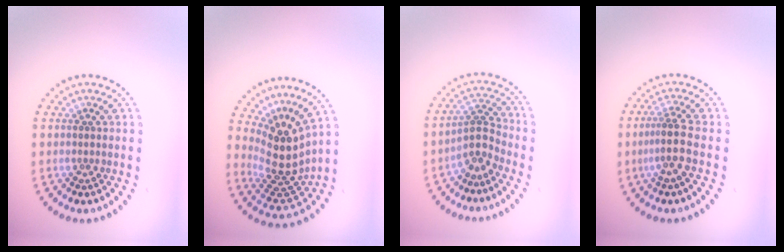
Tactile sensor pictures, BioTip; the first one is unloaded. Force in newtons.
{"total": 4.7, "press": 3.4, "slide": 3.2}
{"total": 2.8, "press": 2.0, "slide": 2.0}
{"total": 2.9, "press": 2.0, "slide": 2.0}